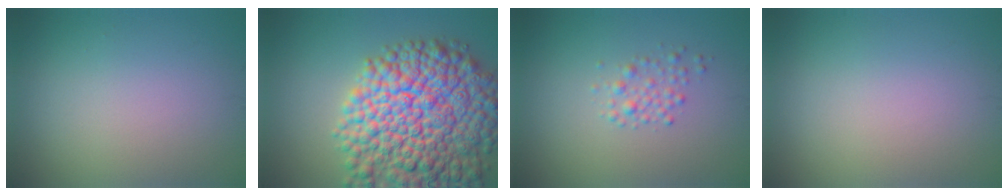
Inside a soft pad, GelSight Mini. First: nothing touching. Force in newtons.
{"total": 14.6, "press": 14.6, "slide": 0.8}
{"total": 1.6, "press": 1.6, "slide": 0.1}
{"total": 0.0}